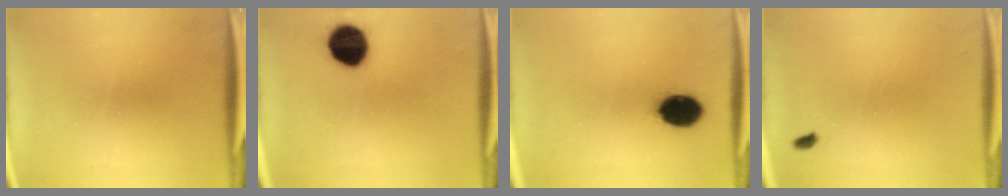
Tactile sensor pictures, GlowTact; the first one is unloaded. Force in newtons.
{"total": 11.5}
{"total": 10.0}
{"total": 1.1}